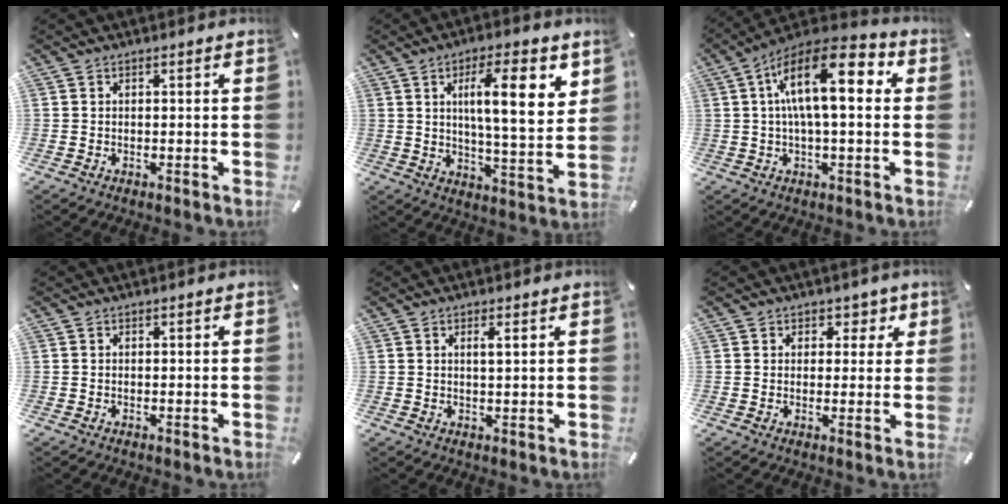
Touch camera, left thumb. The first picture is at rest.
{"total": 14.4, "force": [5.2, 4.1, 12.8], "torque": [-0.190, -0.010, 0.076]}
{"total": 15.6, "force": [3.3, 5.9, 14.0], "torque": [-0.244, -0.011, 0.049]}
{"total": 0.0}
{"total": 1.9, "force": [0.9, 0.2, 1.7], "torque": [-0.035, 0.000, 0.013]}
{"total": 3.9, "force": [1.7, 3.4, 1.1], "torque": [0.009, -0.008, 0.021]}